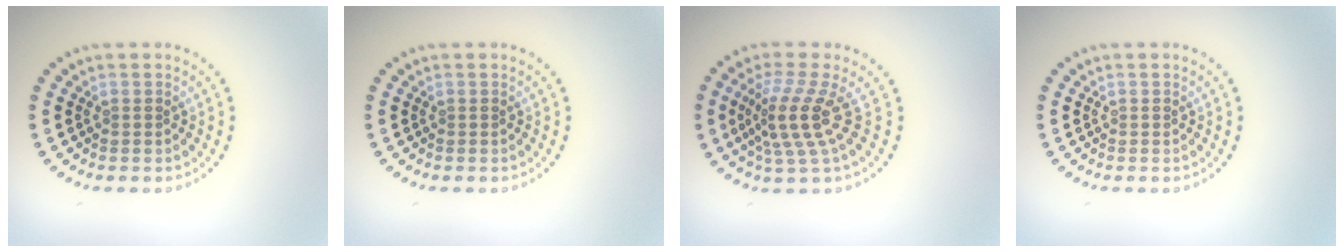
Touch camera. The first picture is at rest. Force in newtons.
{"total": 0.0}
{"total": 4.0, "press": 2.7, "slide": 2.9}
{"total": 0.0}